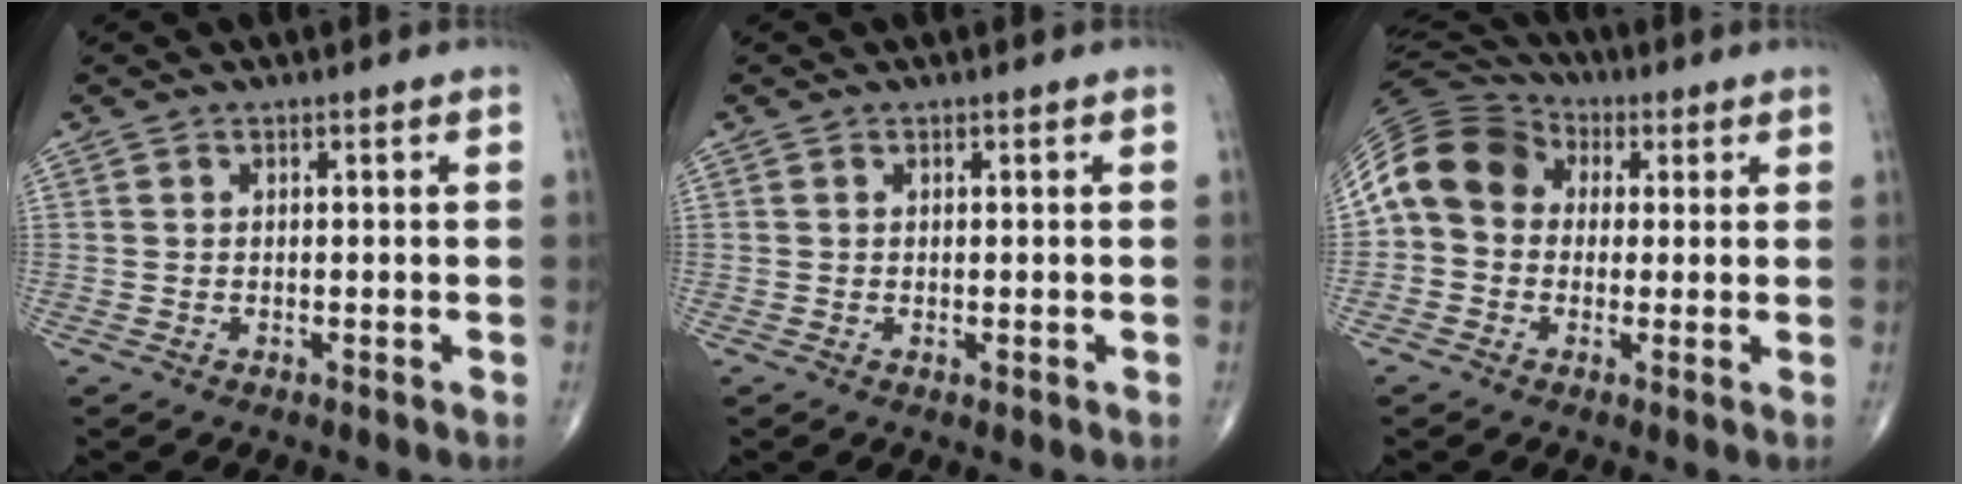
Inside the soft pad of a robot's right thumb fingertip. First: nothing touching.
{"total": 0.6, "force": [-0.1, 0.3, 0.5], "torque": [-0.012, -0.004, 0.000]}
{"total": 13.0, "force": [1.8, 10.8, 7.1], "torque": [-0.128, 0.035, 0.020]}